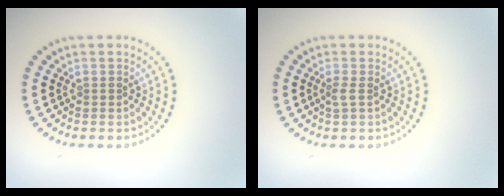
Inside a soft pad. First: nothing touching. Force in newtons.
{"total": 1.0, "press": 0.7, "slide": 0.6}